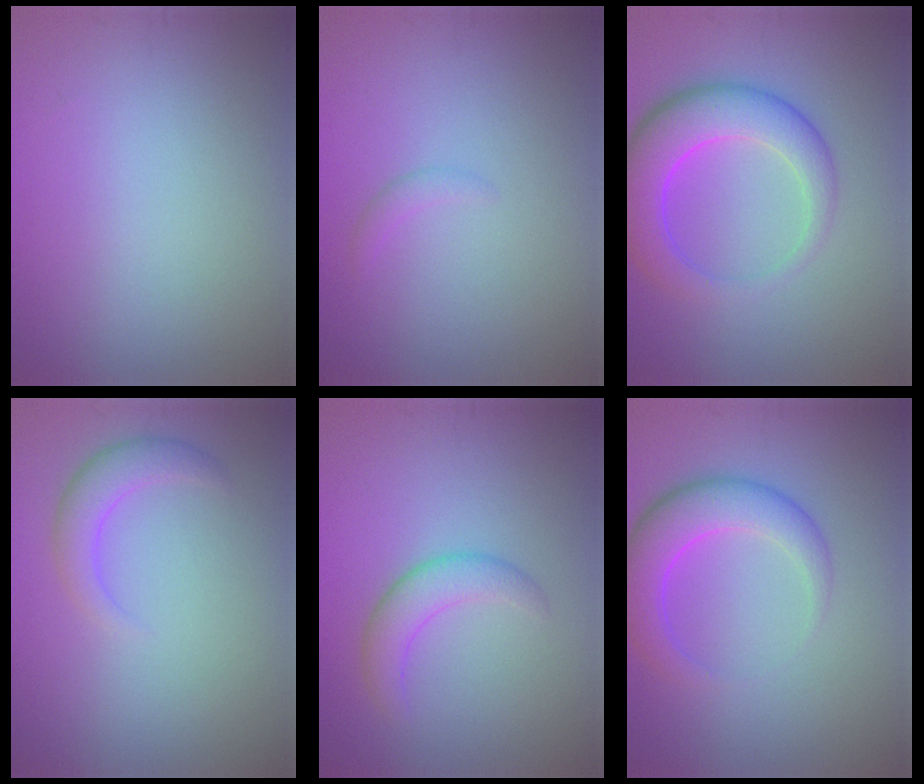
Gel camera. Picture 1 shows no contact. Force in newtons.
{"total": 0.8, "press": 0.8, "slide": 0.0}
{"total": 6.2, "press": 6.2, "slide": 0.4}
{"total": 2.5, "press": 2.5, "slide": 0.1}
{"total": 2.9, "press": 2.9, "slide": 0.1}
{"total": 4.7, "press": 4.7, "slide": 0.4}